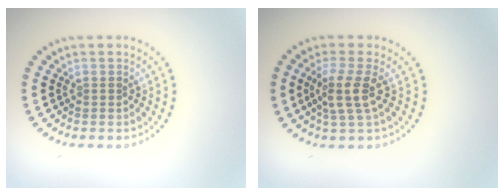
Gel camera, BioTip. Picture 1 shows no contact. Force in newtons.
{"total": 2.9, "press": 2.3, "slide": 1.7}